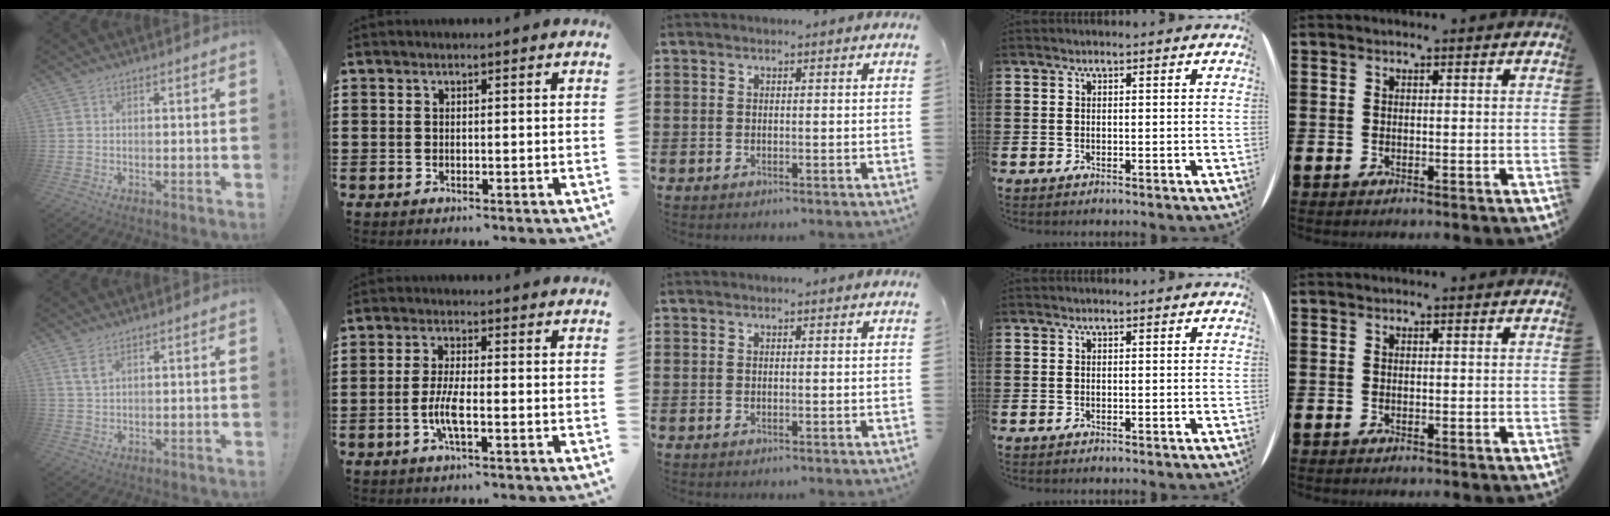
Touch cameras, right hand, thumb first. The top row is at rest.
{"thumb": {"total": 3.4, "force": [2.0, 1.2, 2.5], "torque": [-0.037, -0.013, 0.034]}, "index": {"total": 4.6, "force": [-1.5, 0.9, 4.2], "torque": [-0.093, -0.005, -0.033]}}